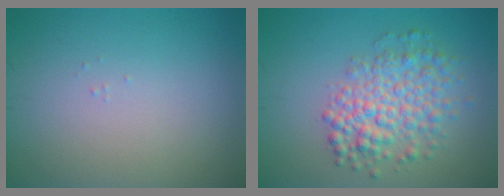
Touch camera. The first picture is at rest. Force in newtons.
{"total": 5.1, "press": 5.1, "slide": 0.2}